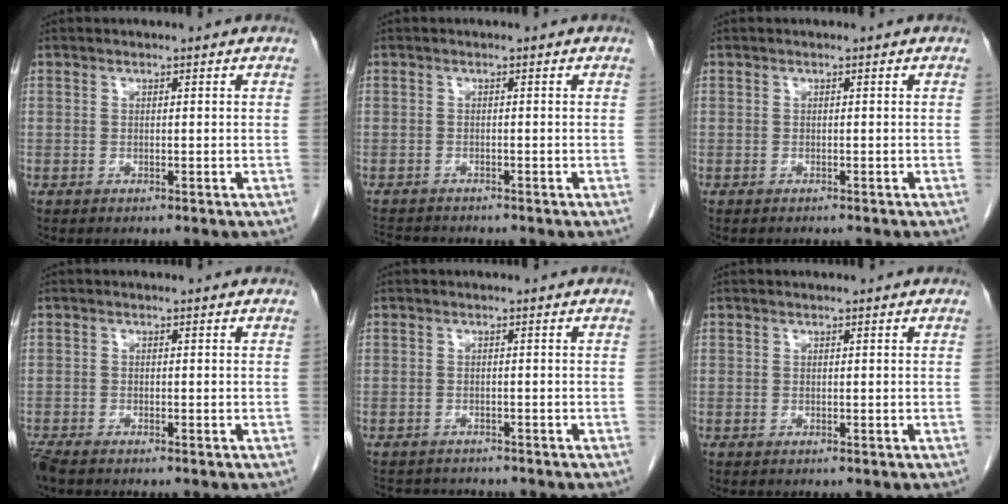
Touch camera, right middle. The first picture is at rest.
{"total": 4.0, "force": [-3.9, 0.3, 0.8], "torque": [-0.014, -0.015, -0.063]}
{"total": 2.3, "force": [-2.1, 0.4, 0.9], "torque": [-0.015, -0.003, -0.023]}
{"total": 2.3, "force": [-1.9, 0.5, 1.0], "torque": [-0.026, -0.008, -0.038]}
{"total": 5.5, "force": [-5.2, 1.4, 1.1], "torque": [-0.018, -0.005, -0.072]}
{"total": 0.0}